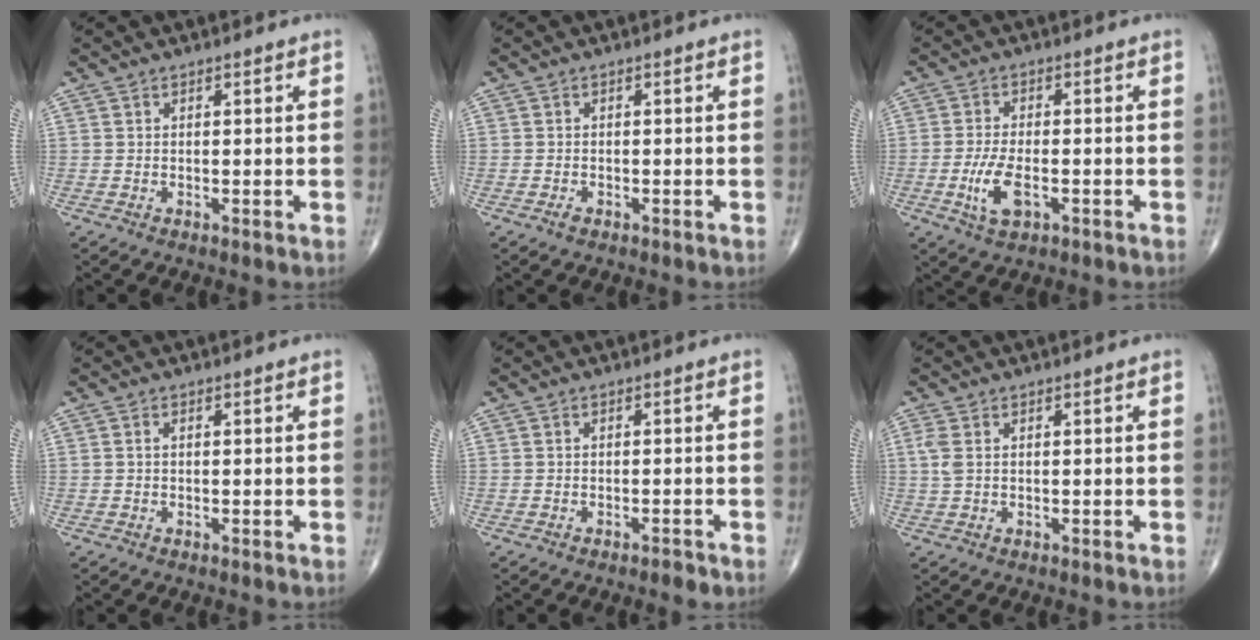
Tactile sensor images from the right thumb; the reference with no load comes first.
{"total": 1.0, "force": [-0.6, 0.6, 0.5], "torque": [-0.009, 0.001, -0.012]}
{"total": 6.5, "force": [-2.1, 3.0, 5.4], "torque": [-0.109, 0.003, -0.036]}
{"total": 0.6, "force": [0.0, 0.4, 0.5], "torque": [-0.009, 0.000, -0.003]}
{"total": 1.3, "force": [-1.0, 0.5, 0.7], "torque": [-0.011, 0.005, -0.015]}
{"total": 2.4, "force": [0.5, 1.2, 2.0], "torque": [-0.062, 0.010, 0.016]}